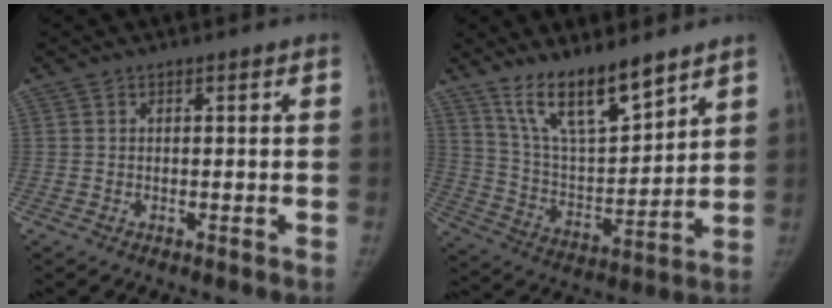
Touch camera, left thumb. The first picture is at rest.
{"total": 14.9, "force": [11.1, 4.2, 9.0], "torque": [-0.132, -0.070, 0.213]}